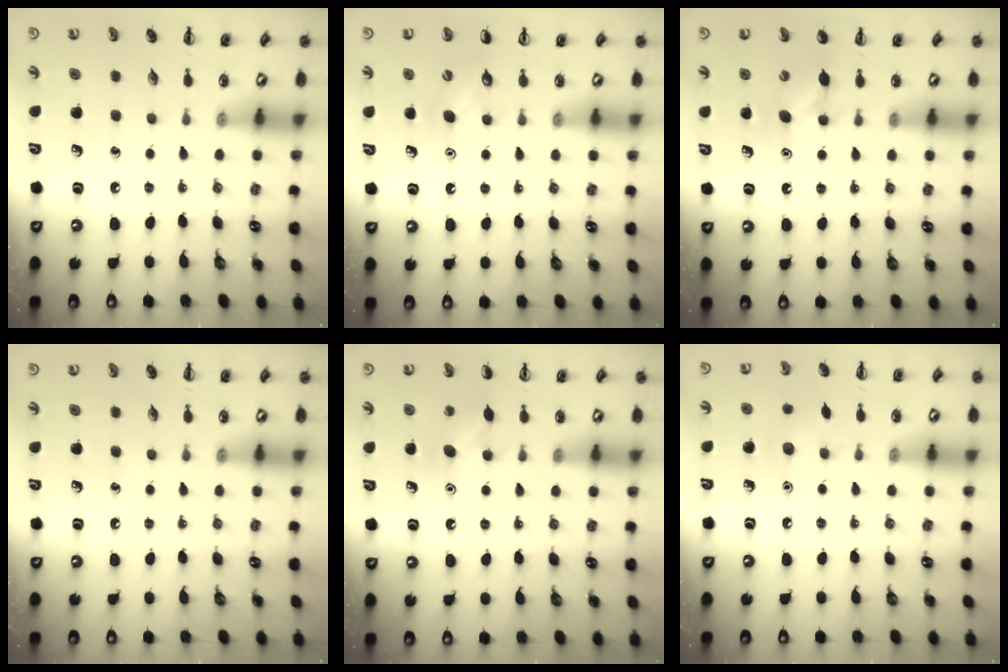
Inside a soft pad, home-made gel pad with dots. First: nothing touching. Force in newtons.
{"total": 5.4, "press": 5.2, "slide": 1.4}
{"total": 6.3, "press": 6.1, "slide": 1.8}
{"total": 0.0}
{"total": 6.3, "press": 6.0, "slide": 1.9}
{"total": 4.6, "press": 4.4, "slide": 1.3}